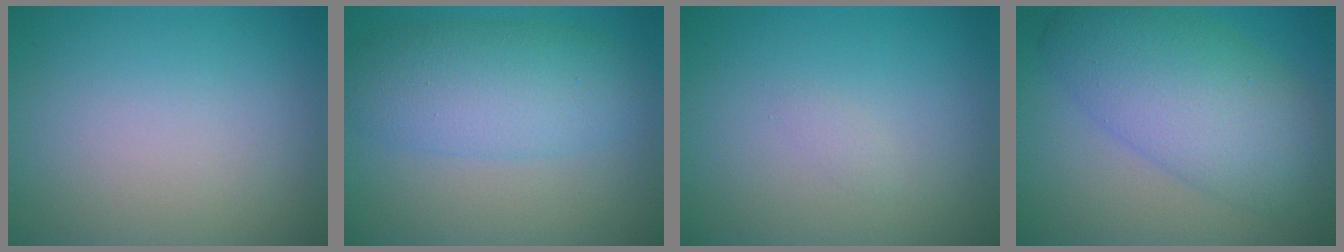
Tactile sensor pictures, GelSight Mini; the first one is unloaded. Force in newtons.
{"total": 6.0, "press": 6.0, "slide": 0.1}
{"total": 0.6, "press": 0.5, "slide": 0.1}
{"total": 8.4, "press": 8.4, "slide": 0.2}